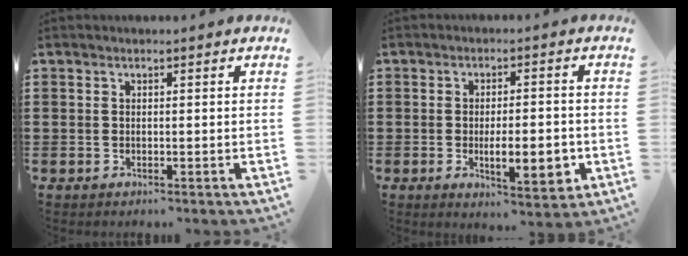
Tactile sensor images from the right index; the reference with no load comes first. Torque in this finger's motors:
{"motor_torque": [0.85, -0.64, 0.59, 0.07]}